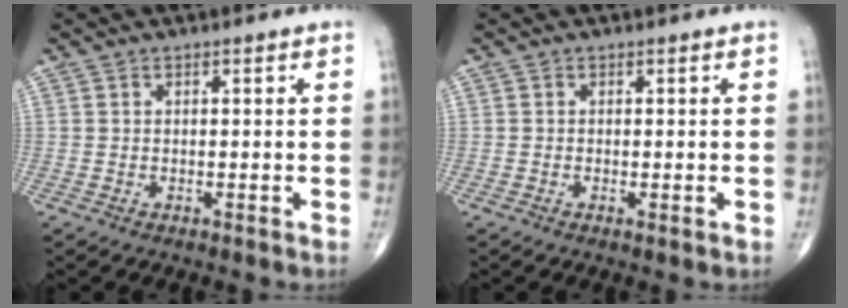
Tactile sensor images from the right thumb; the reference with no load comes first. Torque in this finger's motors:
{"motor_torque": [-0.76, -0.52, 0.24, -0.04, -0.09]}